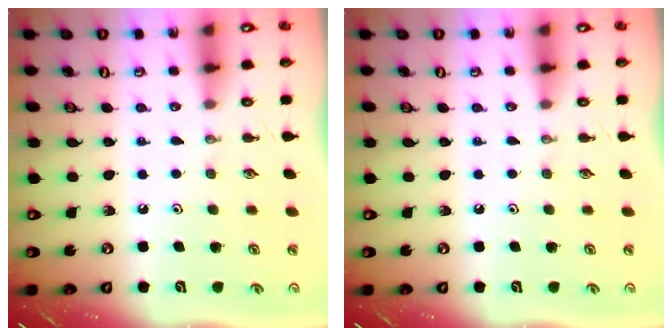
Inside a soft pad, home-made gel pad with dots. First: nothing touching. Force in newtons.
{"total": 0.0}